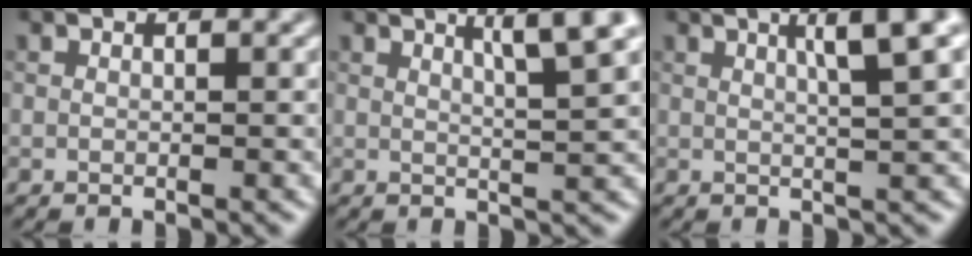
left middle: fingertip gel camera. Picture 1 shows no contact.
{"total": 4.8, "force": [2.6, 0.7, 4.1], "torque": [-0.051, 0.008, 0.039]}
{"total": 5.4, "force": [2.2, 1.1, 4.9], "torque": [-0.055, 0.015, 0.030]}